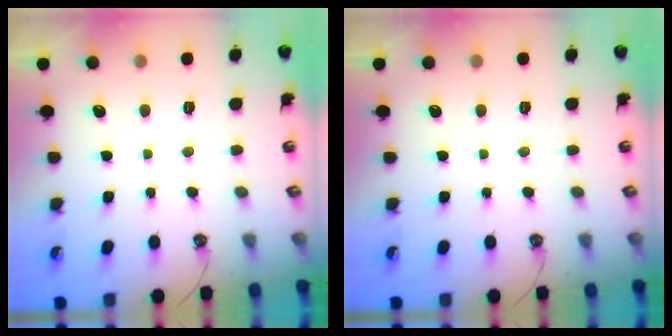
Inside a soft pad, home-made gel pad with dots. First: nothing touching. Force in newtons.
{"total": 0.0}